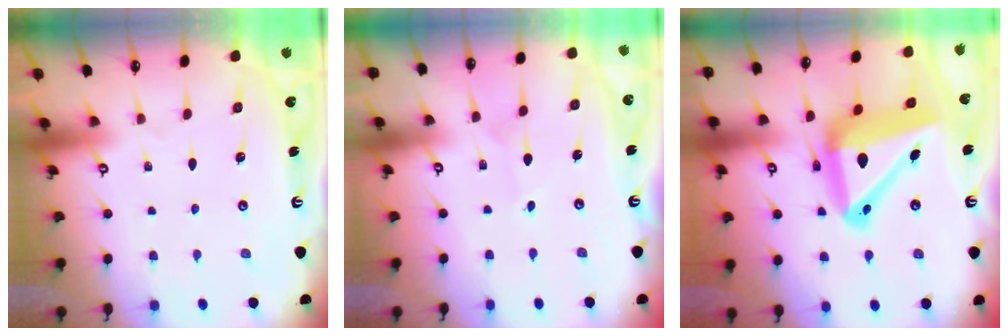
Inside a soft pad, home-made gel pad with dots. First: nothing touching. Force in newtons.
{"total": 1.5, "press": 1.4, "slide": 0.1}
{"total": 19.6, "press": 19.5, "slide": 2.0}